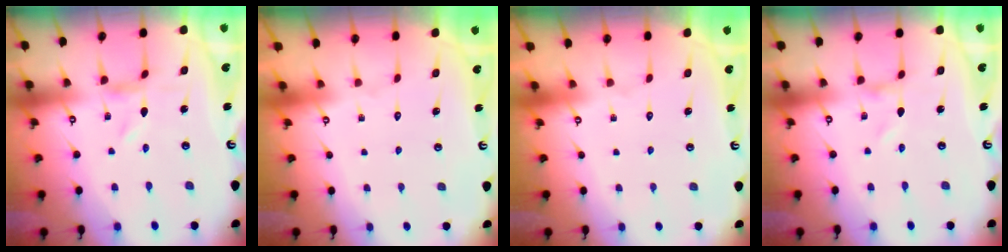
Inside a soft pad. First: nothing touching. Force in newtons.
{"total": 1.6, "press": 1.6, "slide": 0.1}
{"total": 1.7, "press": 1.7, "slide": 0.1}
{"total": 0.0}